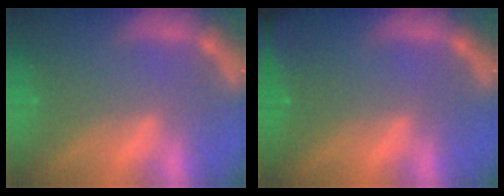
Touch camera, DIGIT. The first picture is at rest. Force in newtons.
{"total": 4.4}